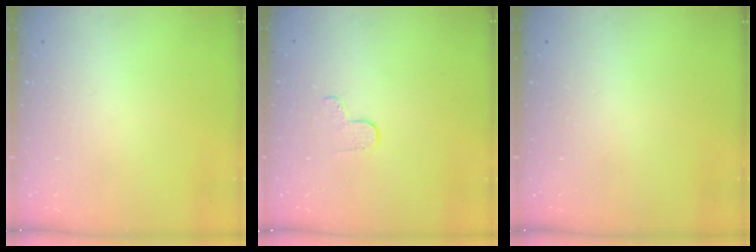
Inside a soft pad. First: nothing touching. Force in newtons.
{"total": 3.9, "press": 3.9, "slide": 0.4}
{"total": 0.0}